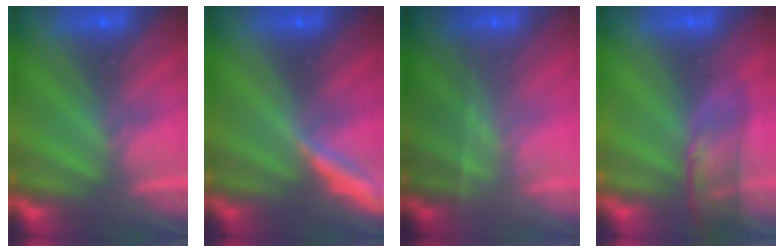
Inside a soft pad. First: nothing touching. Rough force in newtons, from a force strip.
{"total": 3.3}
{"total": 1.7}
{"total": 3.5}